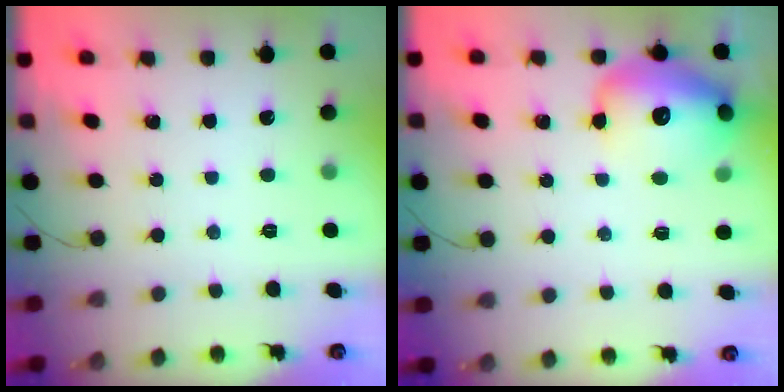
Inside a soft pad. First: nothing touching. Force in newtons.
{"total": 16.4, "press": 16.2, "slide": 2.4}